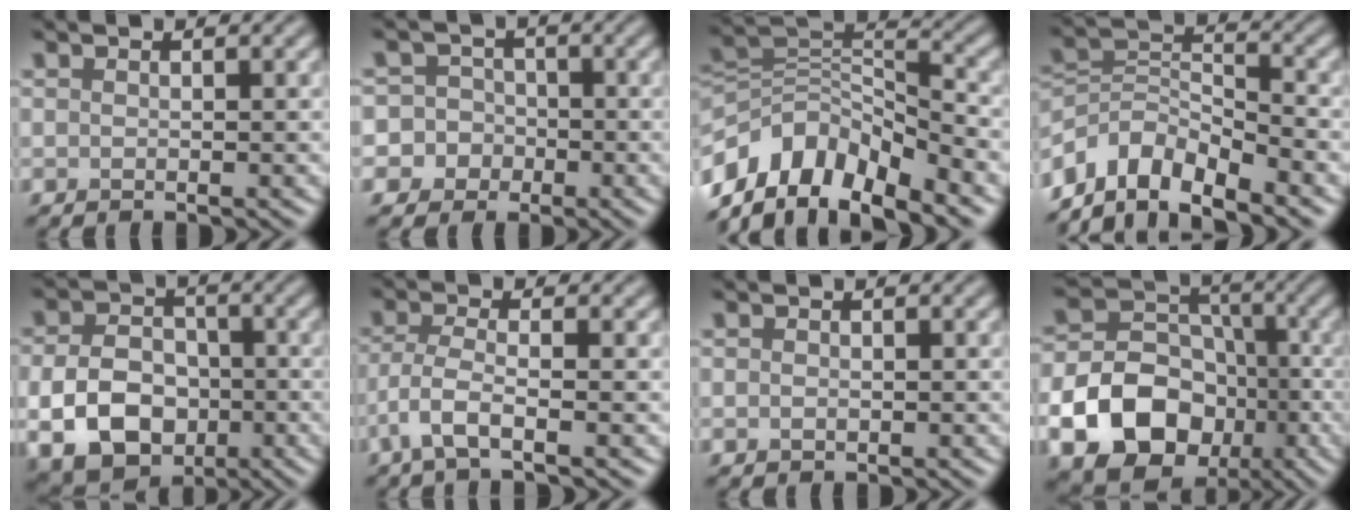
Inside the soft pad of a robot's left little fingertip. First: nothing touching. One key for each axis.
{"total": 7.4, "fx": -2.5, "fy": 6.9, "fz": 0.9, "tx": -0.015, "ty": 0.003, "tz": -0.079}
{"total": 10.2, "fx": -6.3, "fy": 5.3, "fz": 6.0, "tx": -0.107, "ty": 0.010, "tz": -0.121}
{"total": 6.5, "fx": -4.9, "fy": 2.8, "fz": 3.1, "tx": -0.045, "ty": -0.002, "tz": -0.104}
{"total": 8.1, "fx": -2.3, "fy": 5.9, "fz": 5.0, "tx": -0.103, "ty": -0.012, "tz": -0.047}
{"total": 3.1, "fx": -1.6, "fy": 0.6, "fz": 2.6, "tx": -0.061, "ty": -0.002, "tz": -0.043}
{"total": 0.6, "fx": 0.0, "fy": 0.5, "fz": 0.3, "tx": -0.002, "ty": -0.002, "tz": -0.003}
{"total": 14.1, "fx": -5.4, "fy": 11.3, "fz": 6.5, "tx": -0.125, "ty": -0.031, "tz": -0.115}